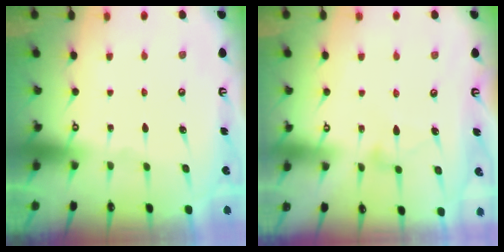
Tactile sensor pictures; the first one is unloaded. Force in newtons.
{"total": 6.4, "press": 6.4, "slide": 0.4}